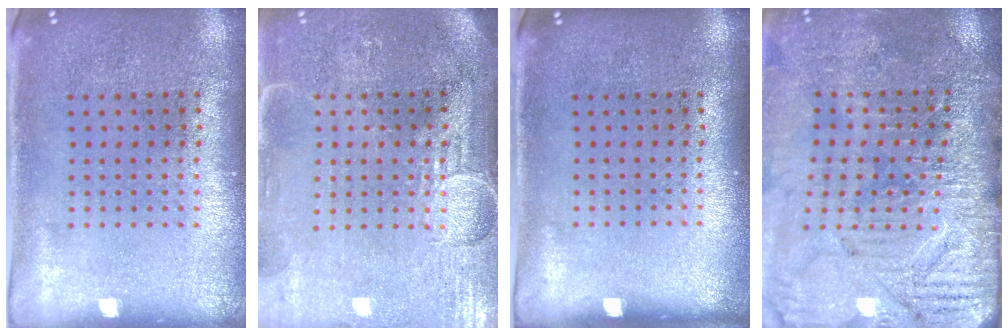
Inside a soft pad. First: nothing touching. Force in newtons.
{"total": 3.9, "press": 3.4, "slide": 1.9}
{"total": 0.0}
{"total": 3.7, "press": 3.6, "slide": 0.7}